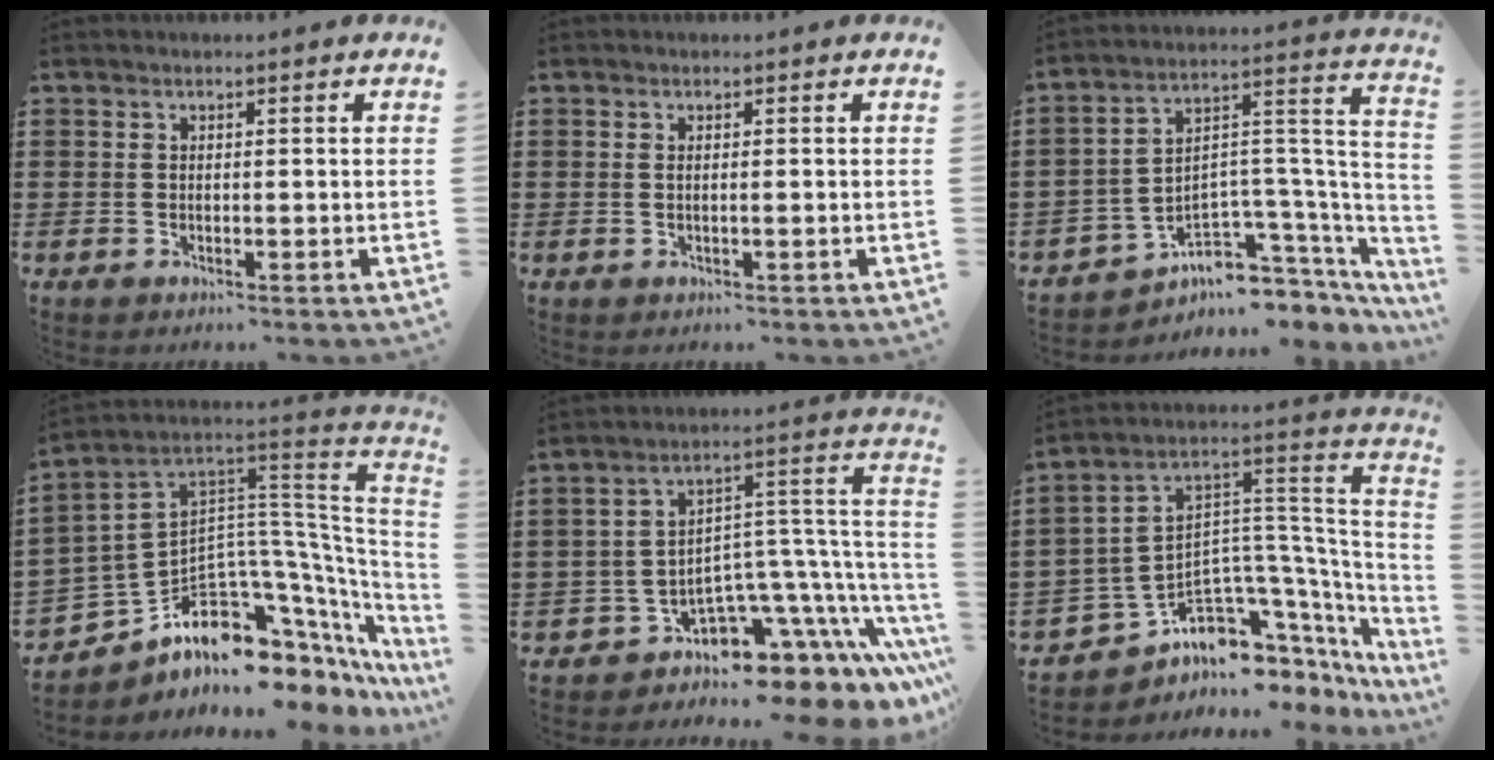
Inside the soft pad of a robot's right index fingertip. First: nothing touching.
{"total": 0.6, "force": [0.0, -0.1, 0.6], "torque": [-0.010, -0.003, 0.000]}
{"total": 3.7, "force": [-2.6, 2.4, 0.8], "torque": [-0.030, -0.027, -0.051]}
{"total": 10.3, "force": [-6.5, 4.8, 6.4], "torque": [-0.155, -0.037, -0.128]}
{"total": 6.6, "force": [-3.8, 4.5, 3.0], "torque": [-0.065, -0.030, -0.063]}
{"total": 6.2, "force": [-3.7, 4.2, 2.7], "torque": [-0.063, -0.033, -0.064]}